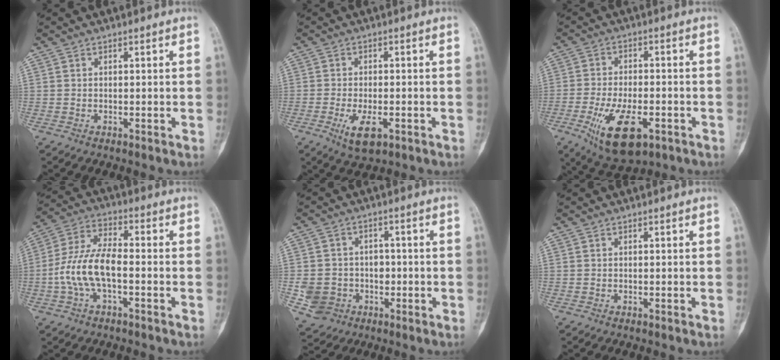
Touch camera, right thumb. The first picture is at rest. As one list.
[{"total": 5.6, "force": [-2.3, 2.5, 4.4], "torque": [-0.081, -0.001, -0.035]}, {"total": 12.8, "force": [-5.3, 5.9, 10.0], "torque": [-0.177, 0.007, -0.082]}, {"total": 10.7, "force": [-2.3, 4.8, 9.2], "torque": [-0.197, 0.037, -0.050]}, {"total": 8.0, "force": [-2.2, 7.4, 2.2], "torque": [-0.020, 0.021, -0.029]}, {"total": 0.0}]